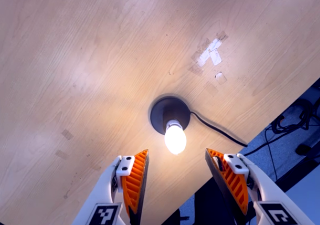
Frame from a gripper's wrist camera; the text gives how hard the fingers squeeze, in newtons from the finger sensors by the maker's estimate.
{"total": 0.0}